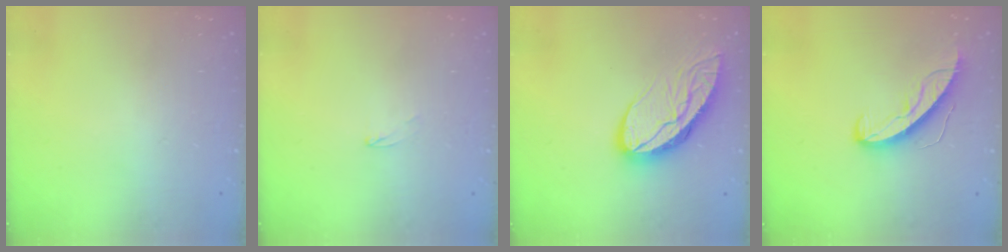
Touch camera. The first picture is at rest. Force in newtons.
{"total": 2.2, "press": 2.2, "slide": 0.2}
{"total": 11.6, "press": 11.5, "slide": 1.4}
{"total": 8.7, "press": 8.7, "slide": 0.9}